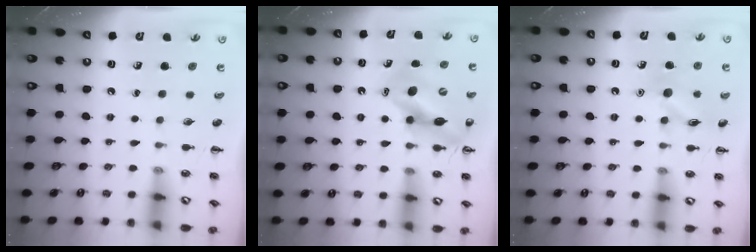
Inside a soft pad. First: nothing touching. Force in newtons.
{"total": 12.9, "press": 12.5, "slide": 3.4}
{"total": 10.6, "press": 10.6, "slide": 0.4}